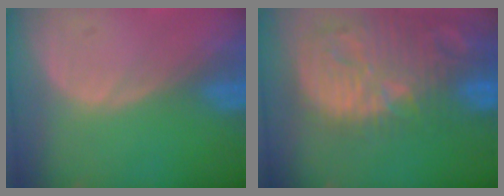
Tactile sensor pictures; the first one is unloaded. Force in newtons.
{"total": 14.6, "press": 12.6, "slide": 7.3}